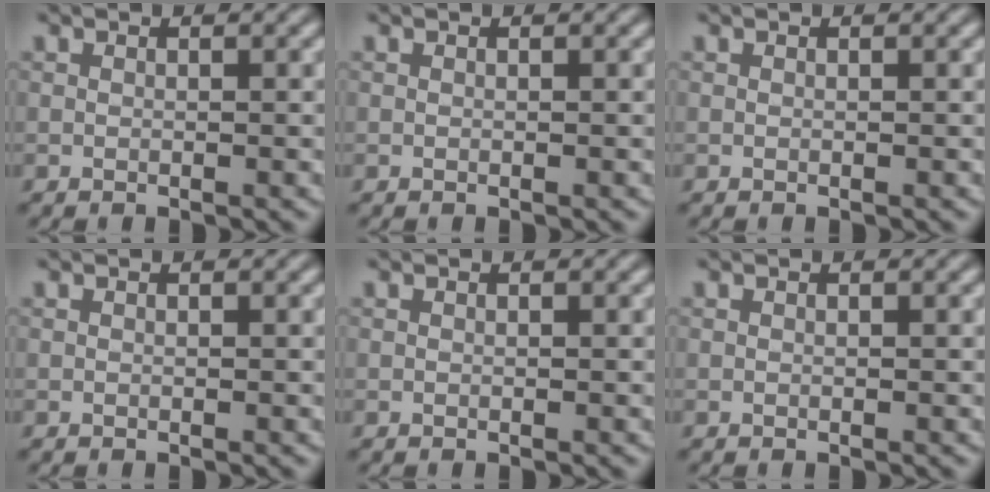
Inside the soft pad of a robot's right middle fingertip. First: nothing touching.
{"total": 0.0}
{"total": 0.0}
{"total": 0.0}
{"total": 0.0}
{"total": 0.0}